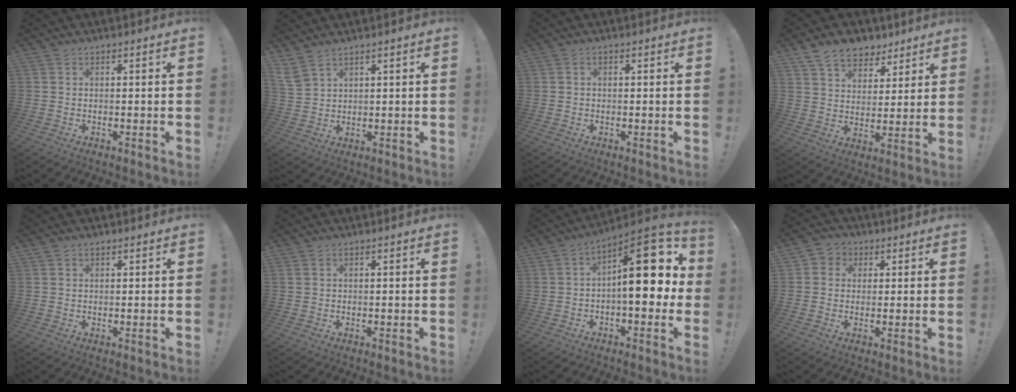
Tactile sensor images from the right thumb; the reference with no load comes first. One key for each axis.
{"total": 5.0, "fx": 4.0, "fy": 2.0, "fz": 2.3, "tx": -0.052, "ty": -0.017, "tz": 0.079}
{"total": 0.6, "fx": -0.1, "fy": 0.5, "fz": 0.3, "tx": -0.006, "ty": 0.003, "tz": -0.002}
{"total": 10.7, "fx": 7.7, "fy": 6.5, "fz": 3.6, "tx": -0.058, "ty": -0.050, "tz": 0.149}
{"total": 0.7, "fx": 0.6, "fy": 0.4, "fz": 0.1, "tx": 0.003, "ty": -0.002, "tz": 0.010}
{"total": 0.6, "fx": 0.3, "fy": 0.5, "fz": 0.2, "tx": -0.009, "ty": 0.003, "tz": 0.007}
{"total": 18.7, "fx": 2.9, "fy": 7.7, "fz": 16.8, "tx": -0.224, "ty": -0.017, "tz": 0.047}
{"total": 4.3, "fx": 0.4, "fy": 4.1, "fz": 1.2, "tx": -0.013, "ty": 0.004, "tz": 0.007}